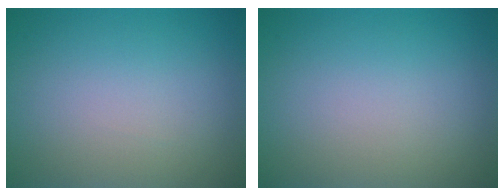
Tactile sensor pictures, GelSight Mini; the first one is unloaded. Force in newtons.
{"total": 0.0}